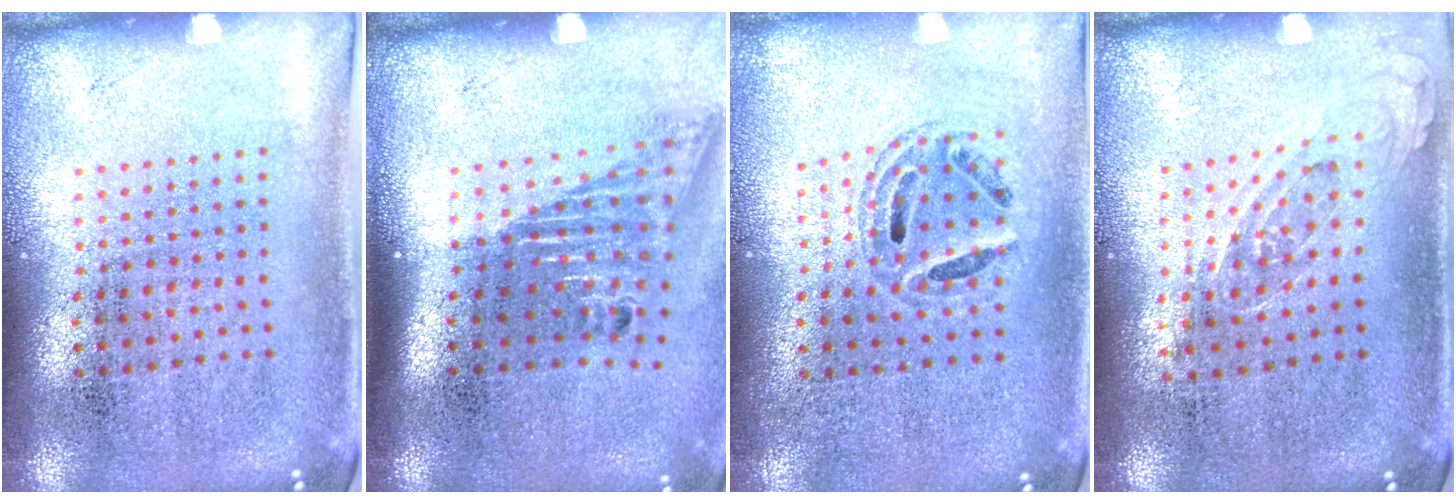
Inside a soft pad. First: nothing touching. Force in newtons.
{"total": 1.6, "press": 1.2, "slide": 1.1}
{"total": 0.7, "press": 0.7, "slide": 0.3}
{"total": 0.6, "press": 0.6, "slide": 0.3}